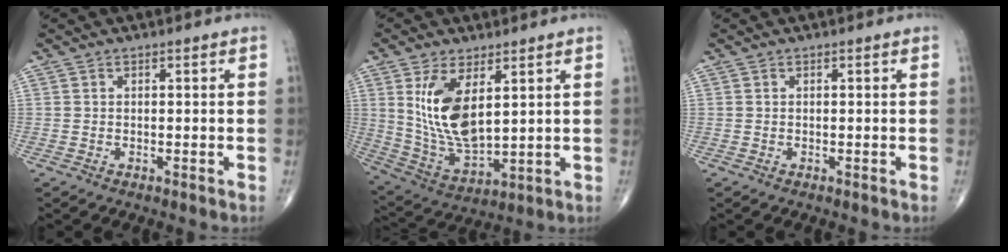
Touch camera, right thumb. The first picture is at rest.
{"total": 13.0, "force": [4.0, 6.1, 10.8], "torque": [-0.200, -0.026, 0.095]}
{"total": 0.0}